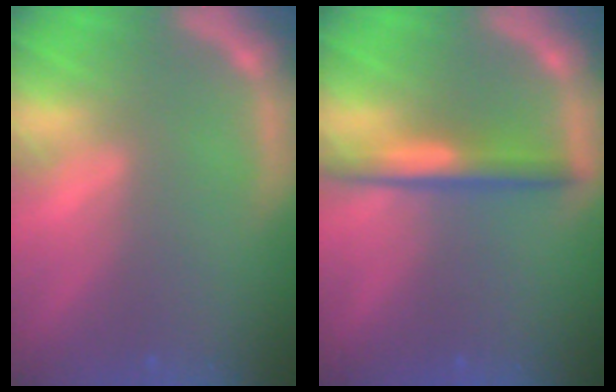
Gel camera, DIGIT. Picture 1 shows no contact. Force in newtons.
{"total": 3.5}